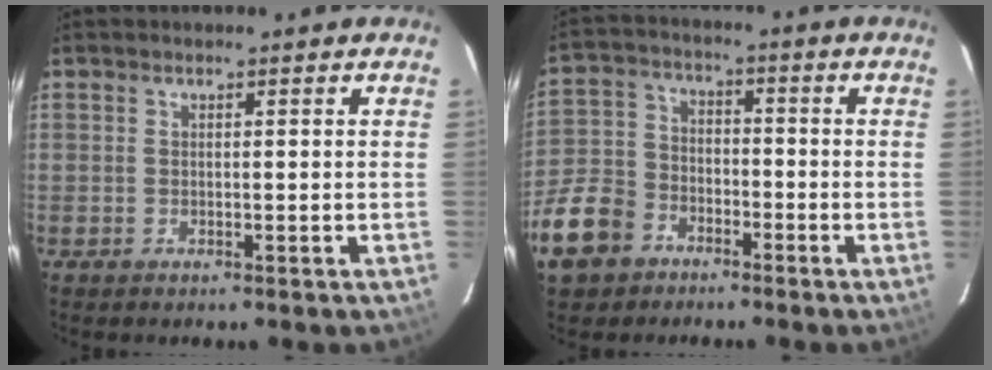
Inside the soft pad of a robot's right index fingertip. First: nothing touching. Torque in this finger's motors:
{"motor_torque": [0.66, -0.58, 0.03, -0.21]}